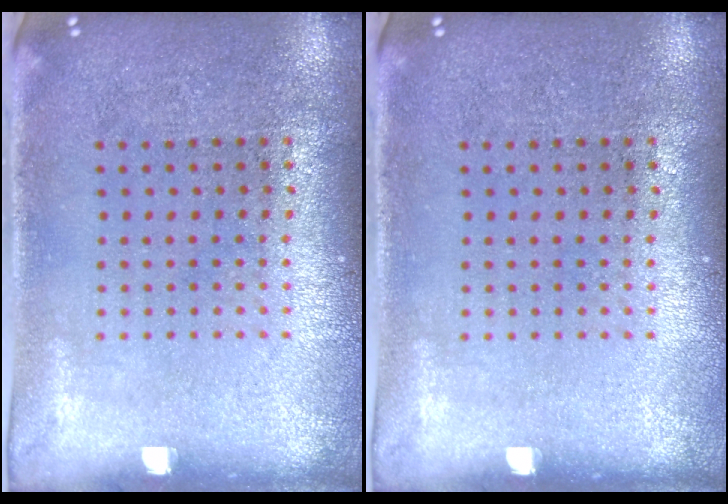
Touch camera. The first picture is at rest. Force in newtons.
{"total": 0.0}